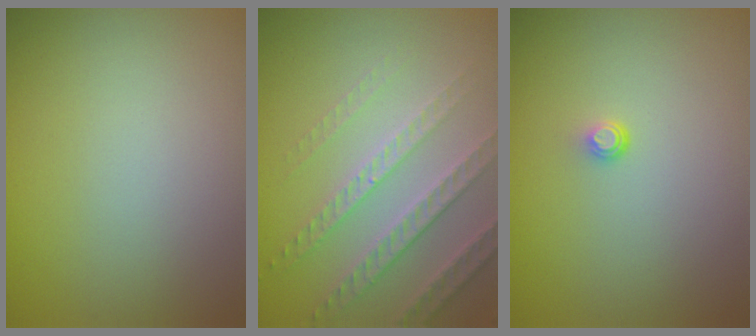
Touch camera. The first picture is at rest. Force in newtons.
{"total": 3.6, "press": 3.5, "slide": 0.5}
{"total": 0.7, "press": 0.4, "slide": 0.6}